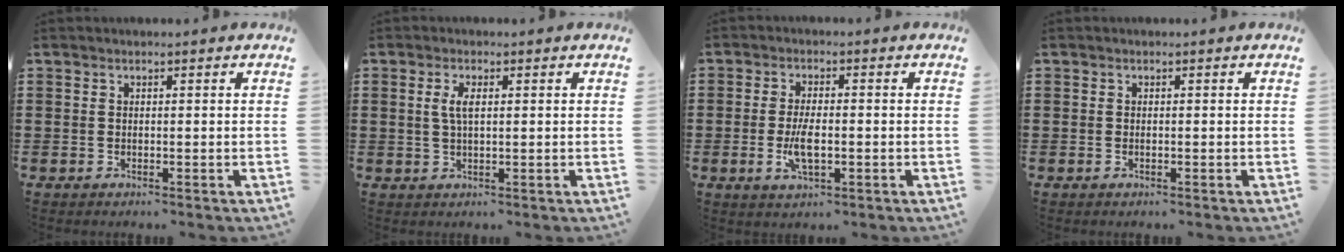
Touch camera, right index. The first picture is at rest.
{"total": 2.9, "force": [0.6, 1.0, 2.6], "torque": [-0.055, 0.006, 0.008]}
{"total": 5.0, "force": [-1.0, 1.9, 4.5], "torque": [-0.098, -0.003, -0.022]}
{"total": 0.0}